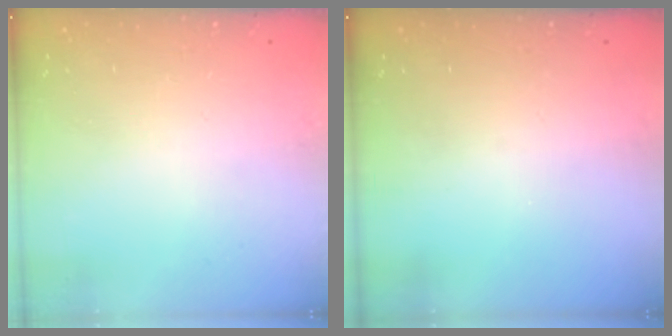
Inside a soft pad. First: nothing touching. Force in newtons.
{"total": 0.0}